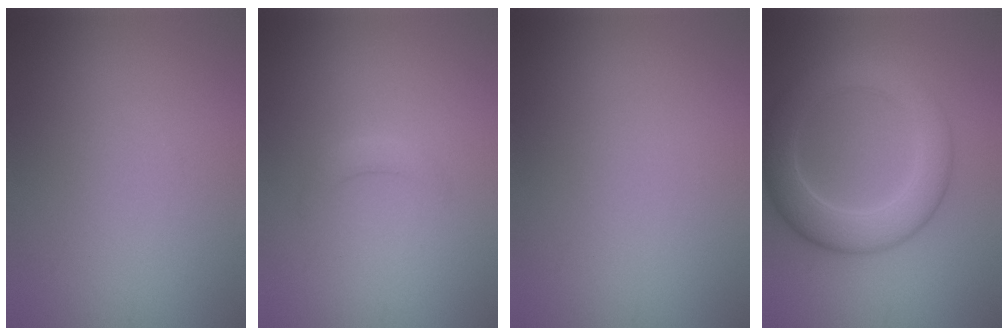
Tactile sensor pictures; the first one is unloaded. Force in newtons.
{"total": 1.2, "press": 1.2, "slide": 0.2}
{"total": 0.0}
{"total": 6.1, "press": 6.1, "slide": 0.1}